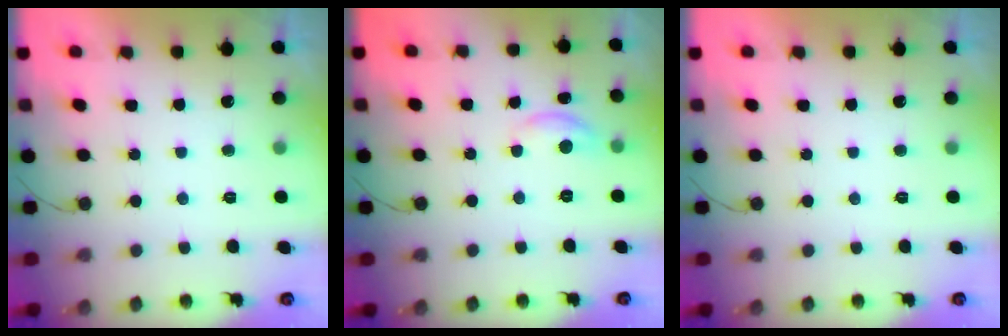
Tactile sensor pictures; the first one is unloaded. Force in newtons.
{"total": 5.6, "press": 5.6, "slide": 0.4}
{"total": 0.0}